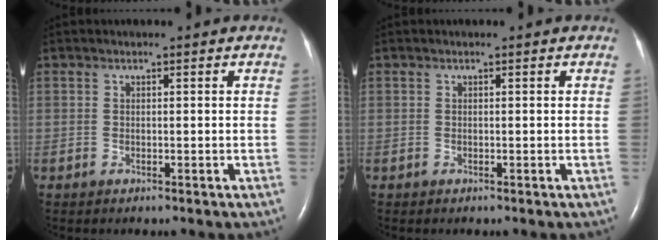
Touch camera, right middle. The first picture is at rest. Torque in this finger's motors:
{"motor_torque": [0.03, -0.02, 0.01, 0.00]}